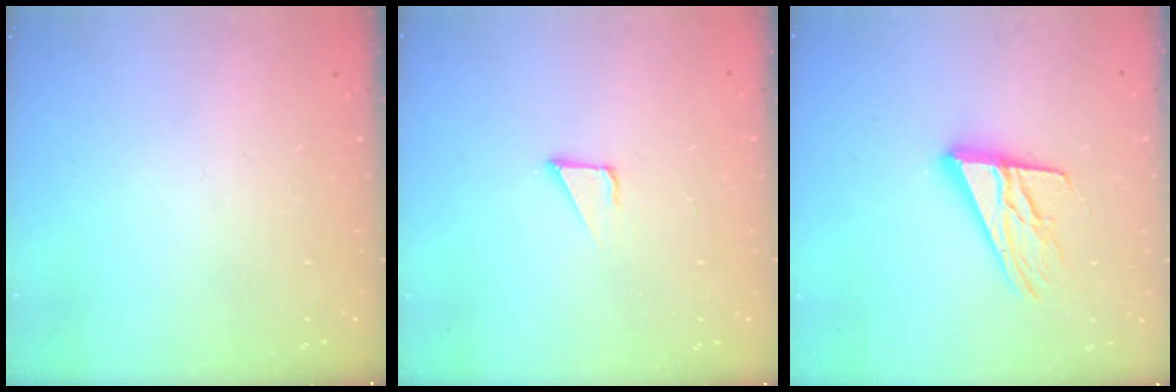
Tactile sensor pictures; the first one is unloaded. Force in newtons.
{"total": 2.1, "press": 2.1, "slide": 0.1}
{"total": 15.9, "press": 15.6, "slide": 2.7}